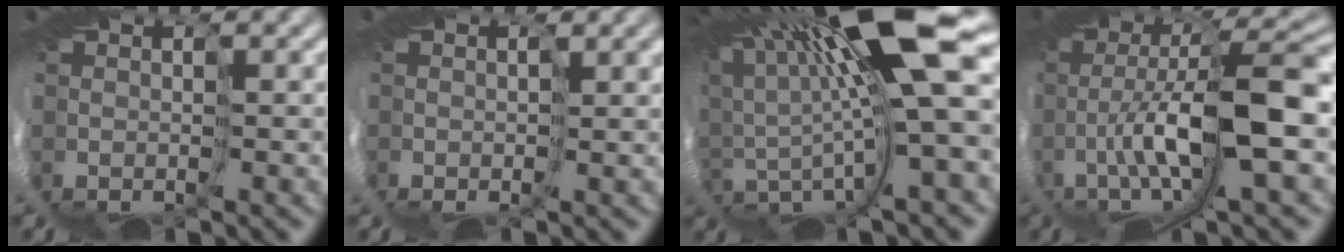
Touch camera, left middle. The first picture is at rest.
{"total": 1.3, "force": [0.6, 0.5, 1.0], "torque": [-0.025, 0.008, 0.002]}
{"total": 11.9, "force": [5.5, 0.4, 10.6], "torque": [-0.202, 0.002, 0.097]}
{"total": 6.5, "force": [-0.5, 0.6, 6.4], "torque": [-0.127, 0.013, -0.024]}